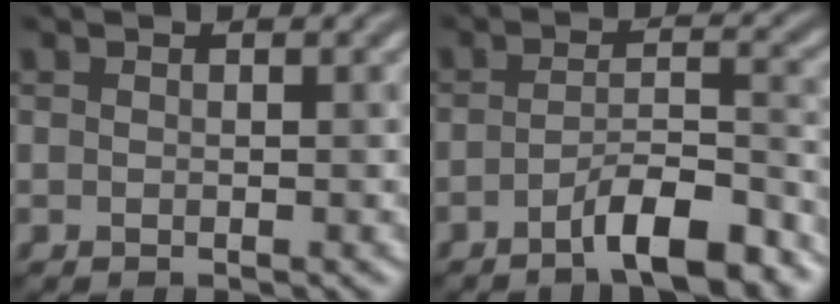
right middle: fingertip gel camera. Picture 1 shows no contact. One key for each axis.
{"total": 5.9, "fx": -3.9, "fy": 1.3, "fz": 4.2, "tx": -0.063, "ty": 0.007, "tz": -0.063}